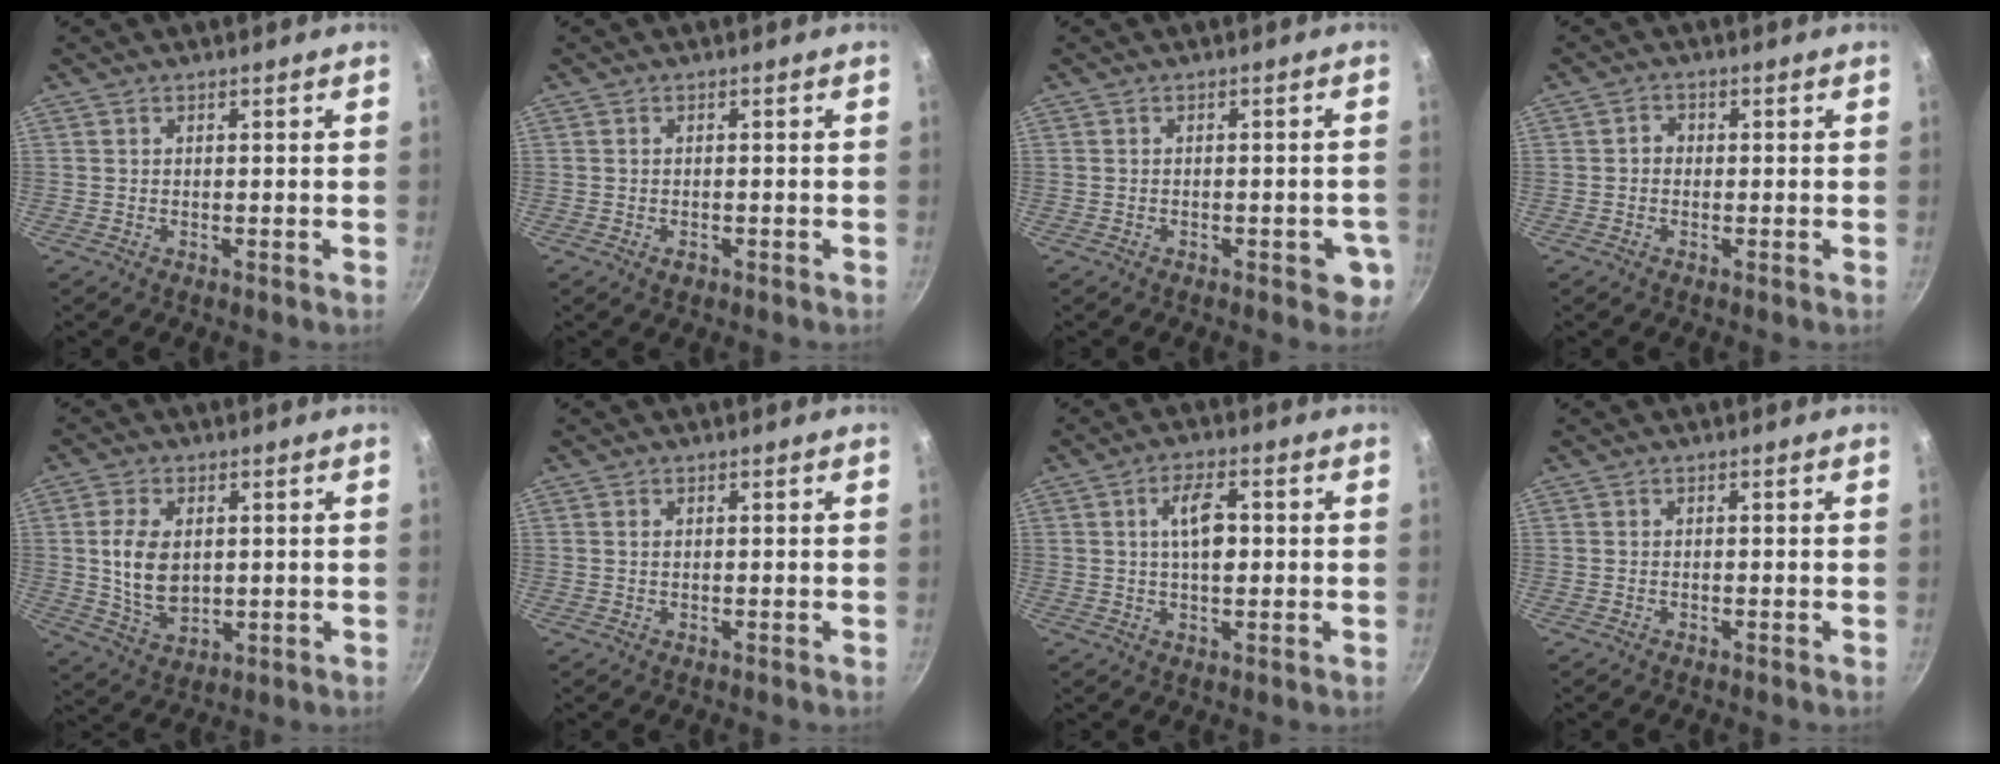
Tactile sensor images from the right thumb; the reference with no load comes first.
{"total": 1.2, "force": [-0.6, 0.8, 0.6], "torque": [-0.010, 0.001, -0.007]}
{"total": 4.6, "force": [-1.7, 2.3, 3.6], "torque": [-0.024, 0.013, -0.017]}
{"total": 1.7, "force": [-0.3, 1.5, 0.8], "torque": [-0.009, 0.007, -0.009]}
{"total": 9.5, "force": [1.1, 6.1, 7.2], "torque": [-0.128, -0.012, 0.032]}
{"total": 0.6, "force": [0.2, 0.4, 0.4], "torque": [-0.009, 0.002, 0.003]}
{"total": 6.6, "force": [0.8, 2.9, 5.8], "torque": [-0.095, 0.009, 0.010]}
{"total": 0.0}